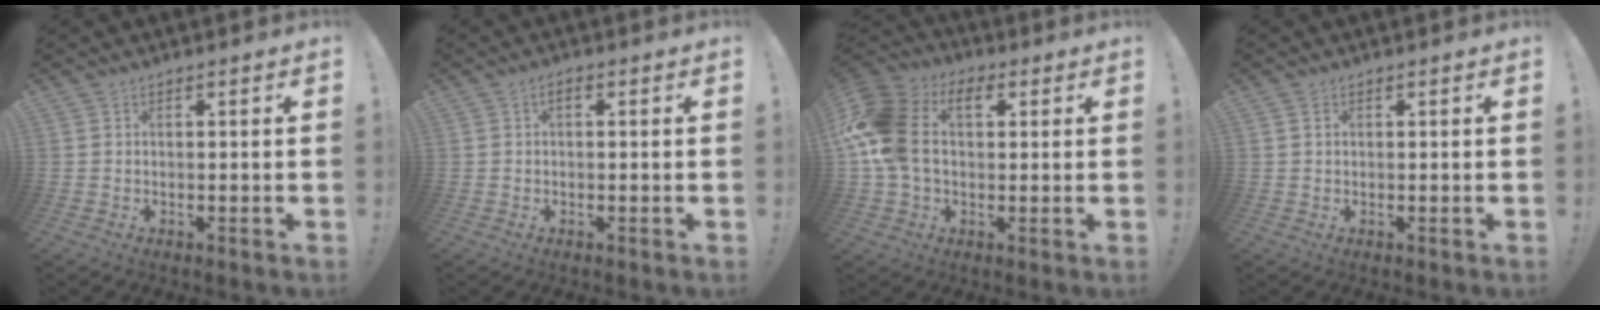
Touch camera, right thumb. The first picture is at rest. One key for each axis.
{"total": 1.3, "fx": -0.2, "fy": 0.6, "fz": 1.1, "tx": -0.027, "ty": 0.008, "tz": -0.004}
{"total": 16.6, "fx": 2.9, "fy": 11.4, "fz": 11.7, "tx": -0.251, "ty": 0.010, "tz": 0.050}
{"total": 0.7, "fx": 0.3, "fy": 0.6, "fz": 0.2, "tx": -0.010, "ty": 0.005, "tz": 0.007}